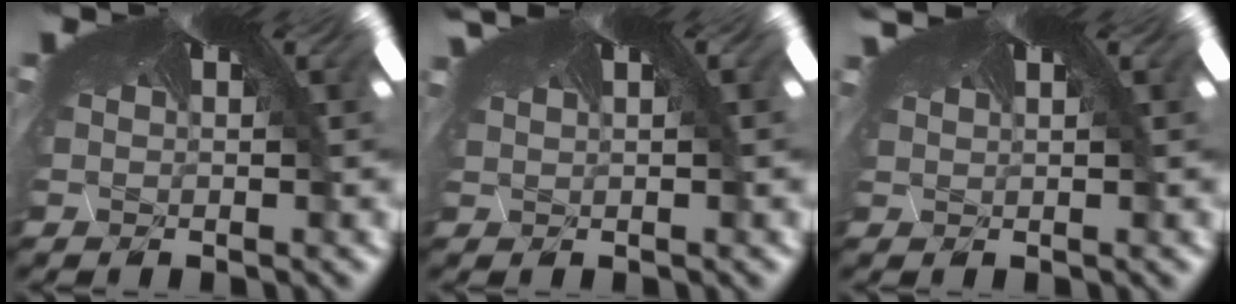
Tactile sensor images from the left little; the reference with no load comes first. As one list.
[{"total": 1.1, "force": [0.8, 0.4, 0.7], "torque": [-0.024, 0.004, 0.011]}, {"total": 1.1, "force": [1.0, 0.3, 0.4], "torque": [-0.018, 0.000, 0.015]}]